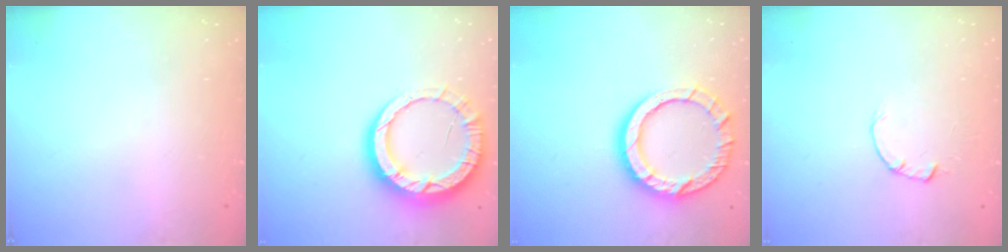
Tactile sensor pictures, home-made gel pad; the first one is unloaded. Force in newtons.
{"total": 15.1, "press": 15.1, "slide": 1.4}
{"total": 14.1, "press": 14.1, "slide": 1.3}
{"total": 1.8, "press": 1.7, "slide": 0.3}